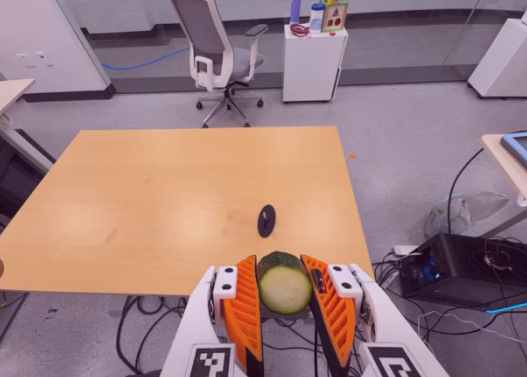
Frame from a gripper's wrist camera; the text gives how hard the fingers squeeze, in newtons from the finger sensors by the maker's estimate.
{"total": 12.2, "left": 12.5, "right": 11.8}